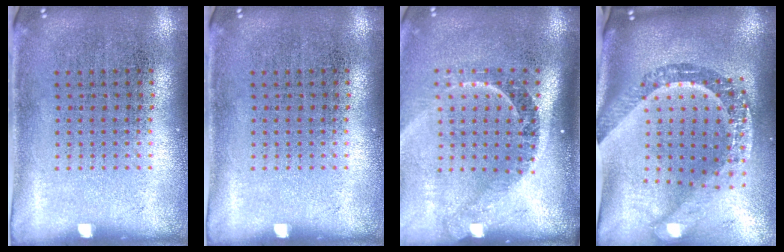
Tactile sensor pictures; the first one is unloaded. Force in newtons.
{"total": 0.0}
{"total": 2.3, "press": 1.6, "slide": 1.6}
{"total": 3.2, "press": 2.3, "slide": 2.2}